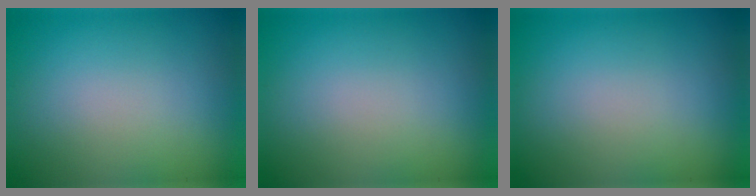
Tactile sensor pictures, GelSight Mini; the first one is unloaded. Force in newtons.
{"total": 0.0}
{"total": 0.0}